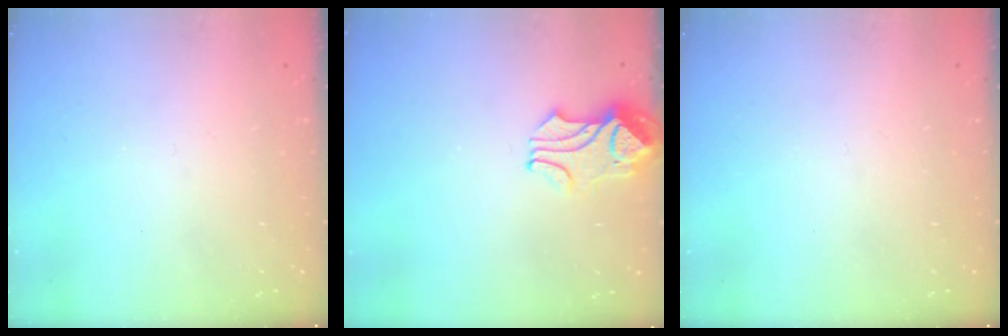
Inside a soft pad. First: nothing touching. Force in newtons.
{"total": 2.1, "press": 2.0, "slide": 0.7}
{"total": 0.0}